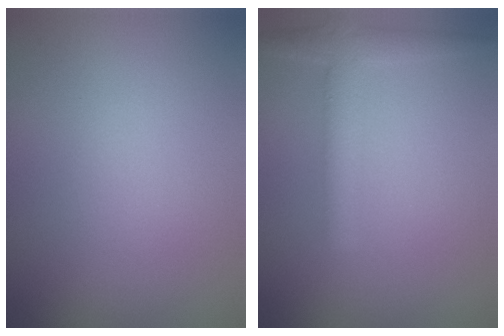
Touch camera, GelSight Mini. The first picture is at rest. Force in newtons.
{"total": 3.0, "press": 3.0, "slide": 0.1}